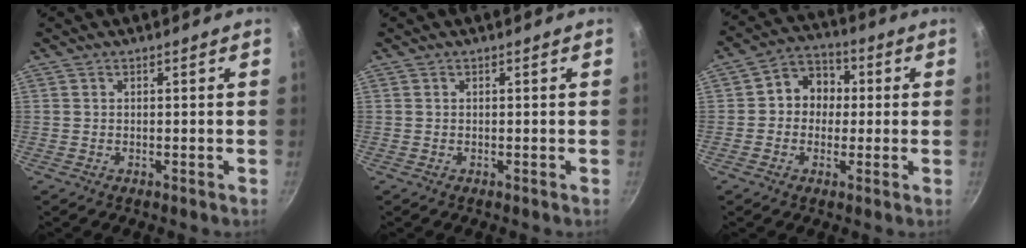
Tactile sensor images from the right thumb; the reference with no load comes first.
{"total": 0.0}
{"total": 8.2, "force": [0.4, 7.2, 3.9], "torque": [-0.018, 0.018, -0.012]}